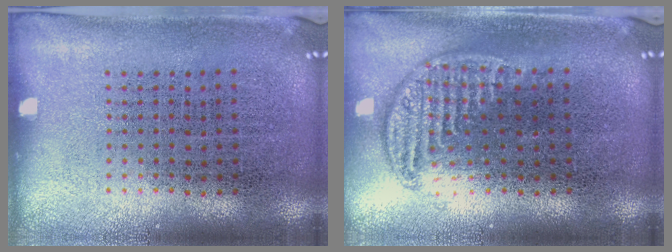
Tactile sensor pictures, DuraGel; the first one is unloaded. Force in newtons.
{"total": 1.1, "press": 1.0, "slide": 0.4}